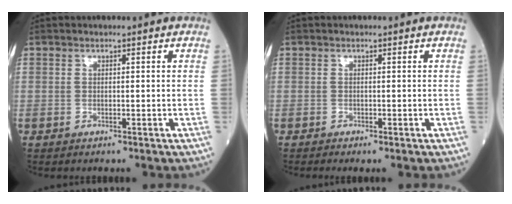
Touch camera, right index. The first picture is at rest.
{"total": 0.9, "force": [-0.7, 0.0, 0.6], "torque": [-0.009, -0.002, -0.011]}